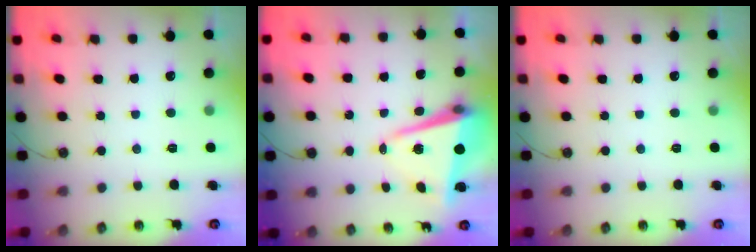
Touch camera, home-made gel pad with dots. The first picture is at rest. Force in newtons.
{"total": 8.6, "press": 8.2, "slide": 2.7}
{"total": 0.0}